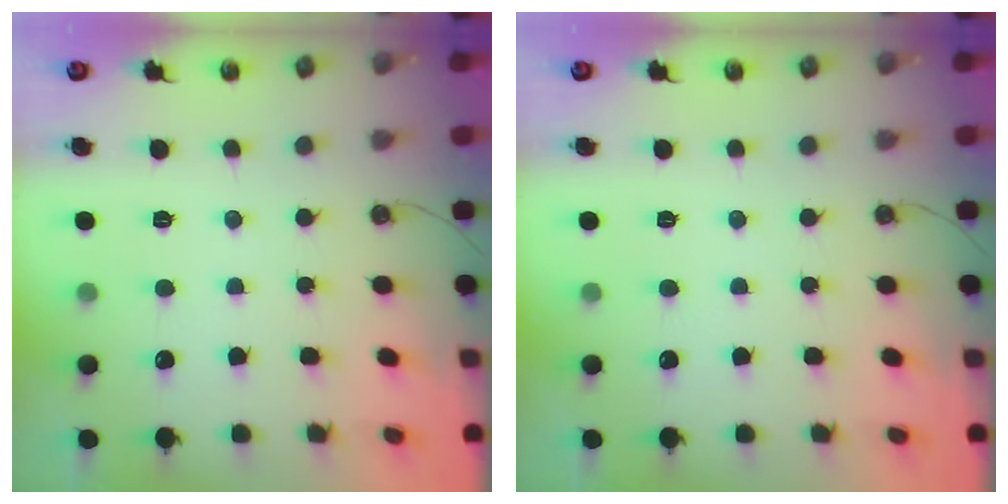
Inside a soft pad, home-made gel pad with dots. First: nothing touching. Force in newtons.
{"total": 0.0}